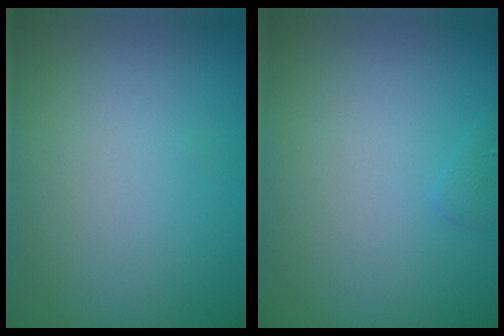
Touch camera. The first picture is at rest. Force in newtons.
{"total": 0.6, "press": 0.5, "slide": 0.0}